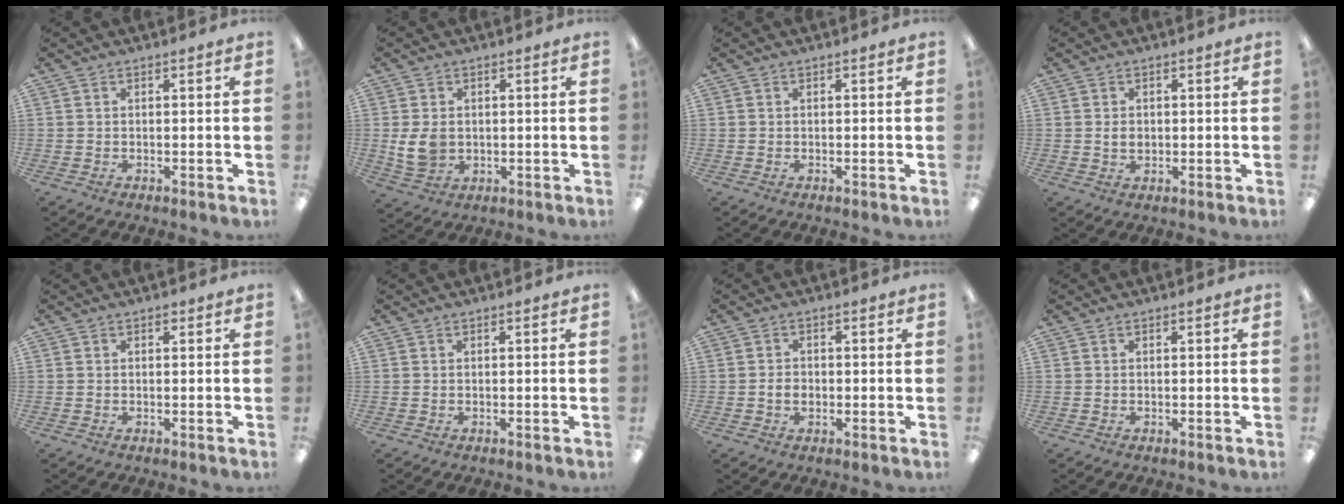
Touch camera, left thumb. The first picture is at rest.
{"total": 6.3, "force": [0.3, 5.0, 3.8], "torque": [-0.082, 0.002, 0.006]}
{"total": 0.0}
{"total": 2.1, "force": [0.2, 1.7, 1.3], "torque": [-0.026, 0.005, 0.003]}
{"total": 0.6, "force": [0.4, 0.4, 0.3], "torque": [-0.007, 0.003, 0.007]}
{"total": 0.0}
{"total": 2.3, "force": [-0.4, 1.9, 1.2], "torque": [-0.022, 0.005, -0.008]}
{"total": 0.0}